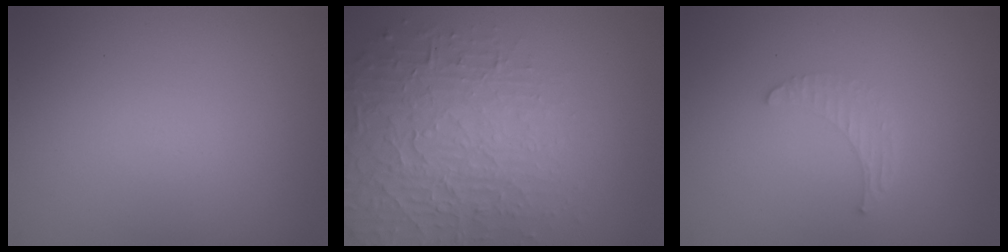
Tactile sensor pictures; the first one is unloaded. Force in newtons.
{"total": 5.9, "press": 4.7, "slide": 3.5}
{"total": 1.3, "press": 1.3, "slide": 0.4}